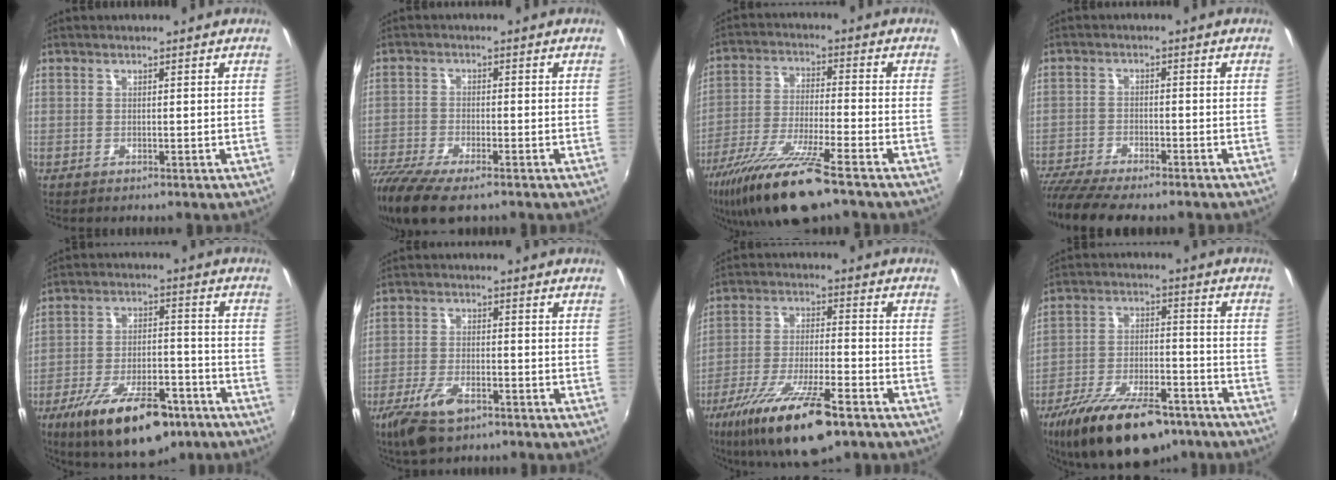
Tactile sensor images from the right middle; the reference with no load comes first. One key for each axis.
{"total": 13.2, "fx": -9.8, "fy": 4.0, "fz": 7.8, "tx": -0.189, "ty": -0.055, "tz": -0.180}
{"total": 15.5, "fx": -11.6, "fy": 1.0, "fz": 10.2, "tx": -0.209, "ty": -0.036, "tz": -0.211}
{"total": 11.0, "fx": -9.6, "fy": 1.8, "fz": 5.1, "tx": -0.126, "ty": -0.038, "tz": -0.166}
{"total": 19.0, "fx": -12.3, "fy": 7.2, "fz": 12.6, "tx": -0.222, "ty": -0.020, "tz": -0.182}
{"total": 8.7, "fx": -5.4, "fy": 3.7, "fz": 5.7, "tx": -0.139, "ty": -0.018, "tz": -0.101}
{"total": 17.7, "fx": -11.6, "fy": 4.2, "fz": 12.7, "tx": -0.245, "ty": -0.041, "tz": -0.202}
{"total": 20.5, "fx": -14.8, "fy": 8.1, "fz": 11.6, "tx": -0.223, "ty": -0.022, "tz": -0.229}